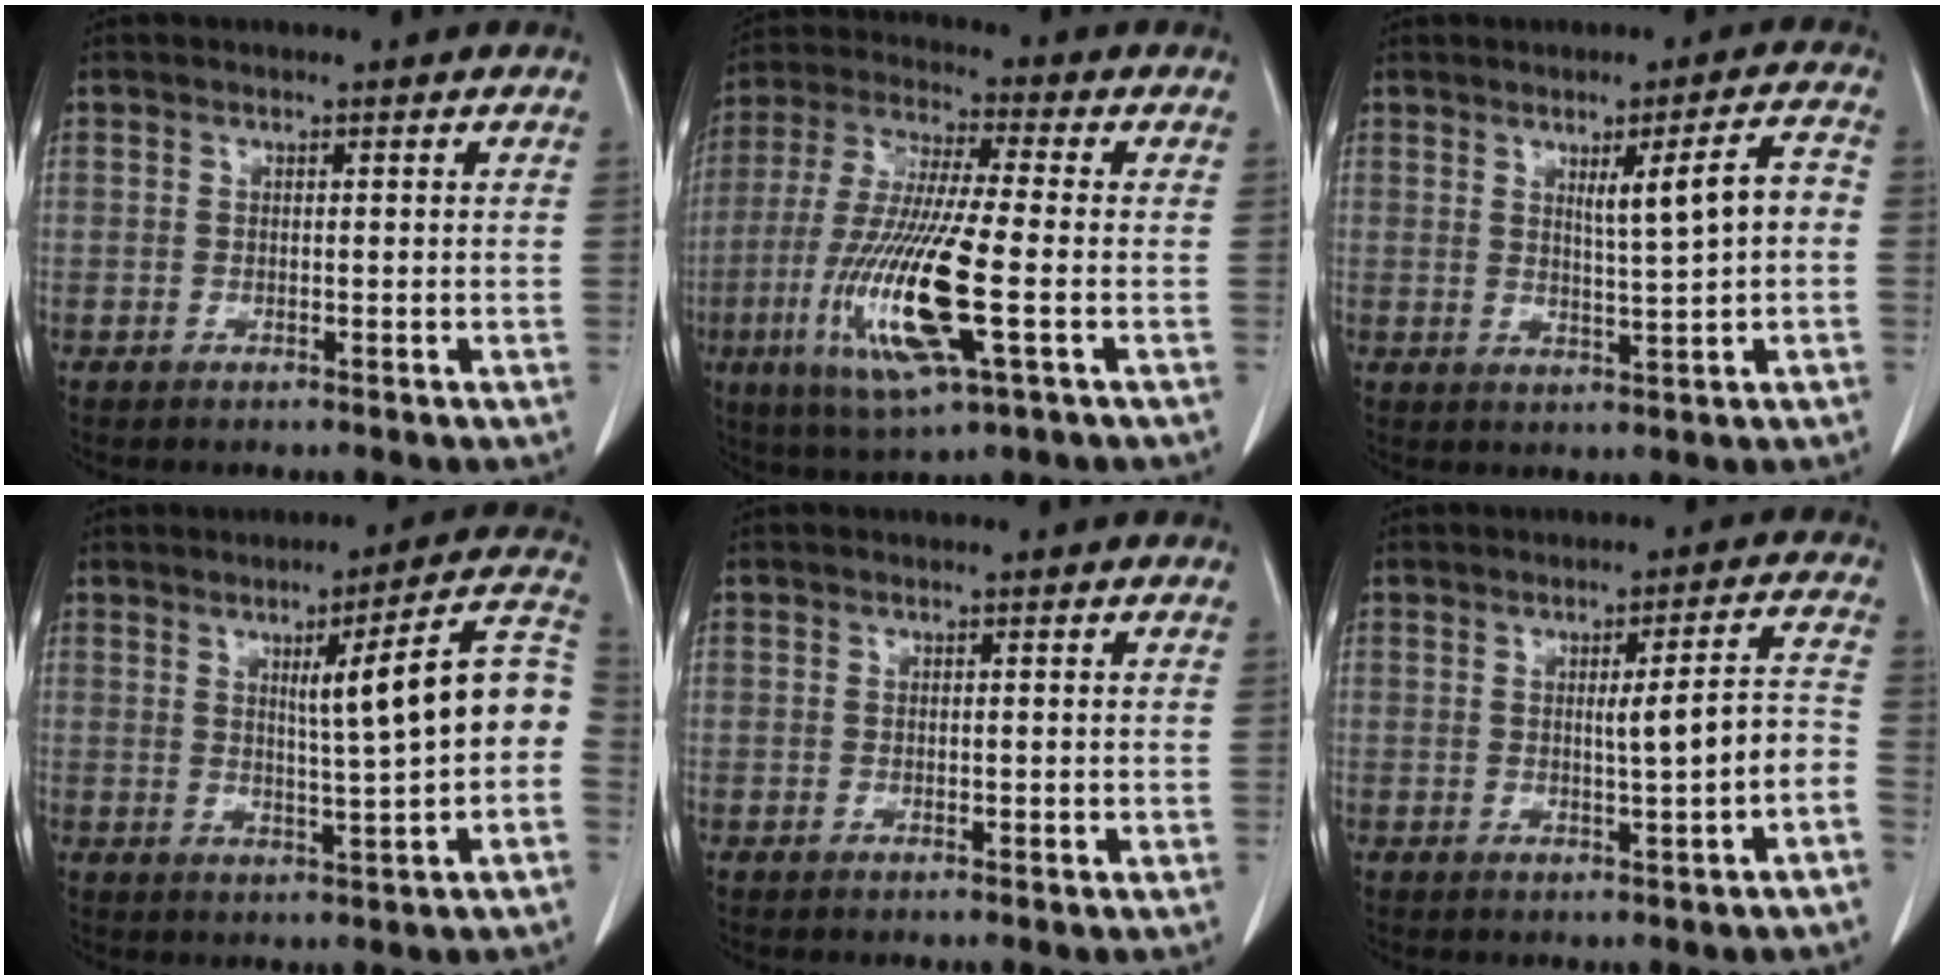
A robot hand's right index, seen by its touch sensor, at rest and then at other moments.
{"total": 16.6, "force": [-4.3, 1.7, 16.0], "torque": [-0.335, -0.024, -0.075]}
{"total": 6.5, "force": [0.7, 0.1, 6.5], "torque": [-0.098, 0.006, 0.017]}
{"total": 11.7, "force": [0.7, 0.1, 11.7], "torque": [-0.156, 0.021, 0.009]}
{"total": 0.6, "force": [0.1, 0.4, 0.4], "torque": [-0.006, 0.001, 0.005]}
{"total": 6.2, "force": [-1.1, -0.1, 6.1], "torque": [-0.082, 0.010, -0.011]}